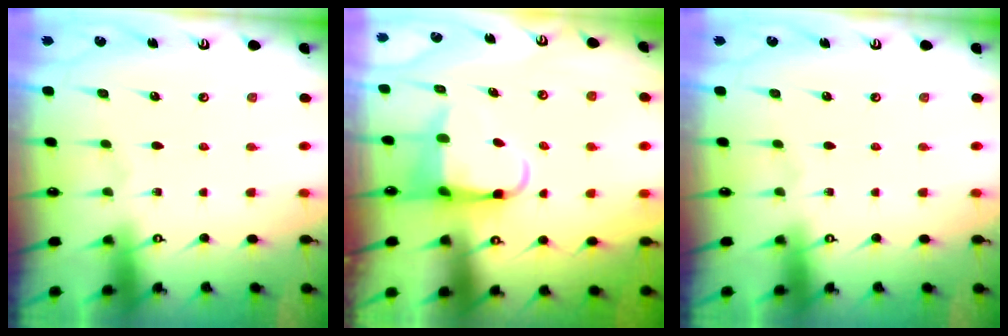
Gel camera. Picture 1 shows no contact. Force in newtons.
{"total": 5.7, "press": 5.6, "slide": 1.0}
{"total": 0.0}